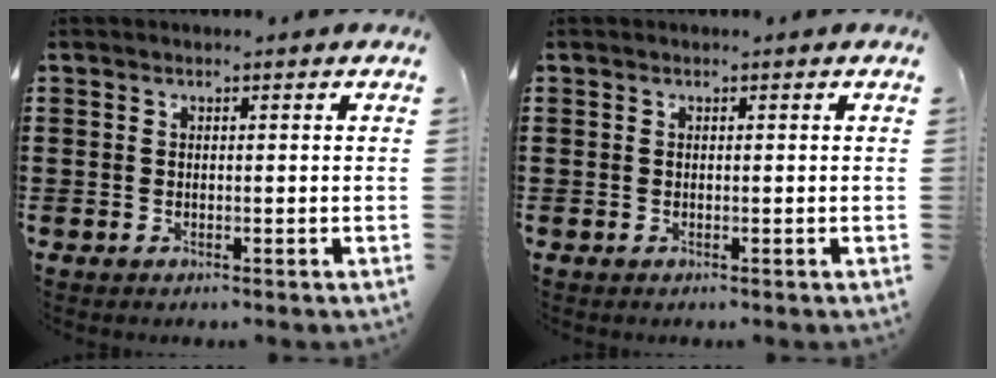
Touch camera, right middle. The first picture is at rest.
{"total": 0.0}